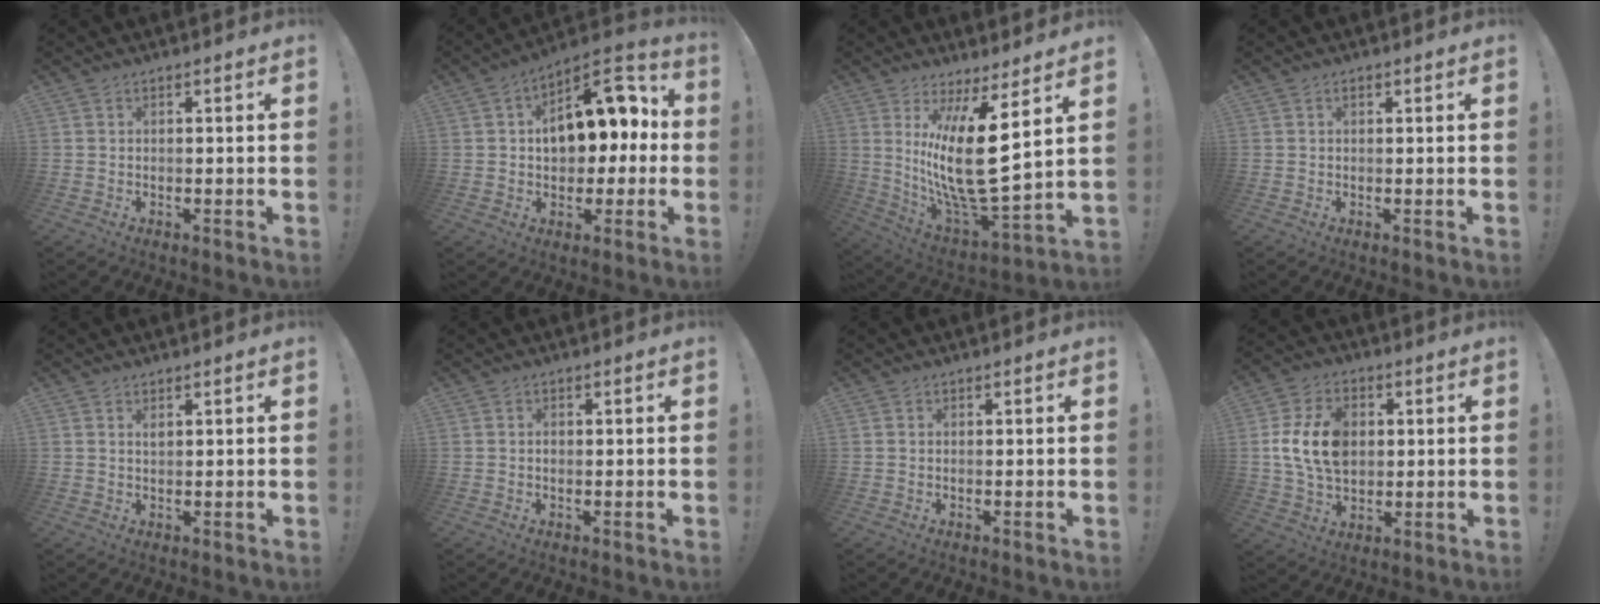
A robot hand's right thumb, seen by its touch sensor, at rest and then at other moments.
{"total": 15.2, "force": [2.8, 9.9, 11.2], "torque": [-0.151, 0.000, 0.049]}
{"total": 20.3, "force": [5.7, 5.5, 18.7], "torque": [-0.355, -0.064, 0.096]}
{"total": 0.6, "force": [0.3, 0.4, 0.4], "torque": [-0.008, 0.001, 0.006]}
{"total": 0.9, "force": [0.6, 0.3, 0.5], "torque": [-0.002, -0.004, 0.009]}
{"total": 0.5, "force": [0.0, 0.4, 0.3], "torque": [-0.007, 0.003, 0.000]}
{"total": 0.0}
{"total": 15.6, "force": [1.9, 11.1, 10.8], "torque": [-0.205, 0.004, 0.039]}